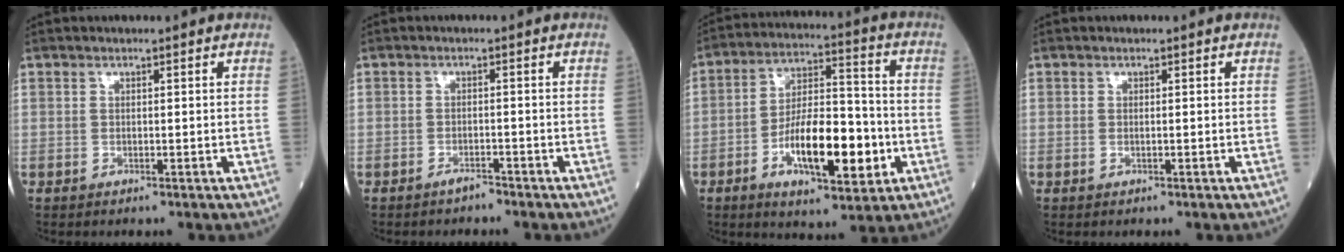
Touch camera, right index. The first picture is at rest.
{"total": 1.4, "force": [-1.3, 0.2, 0.4], "torque": [-0.009, -0.001, -0.020]}
{"total": 14.4, "force": [-4.6, 4.7, 12.8], "torque": [-0.222, 0.008, -0.076]}
{"total": 0.0}